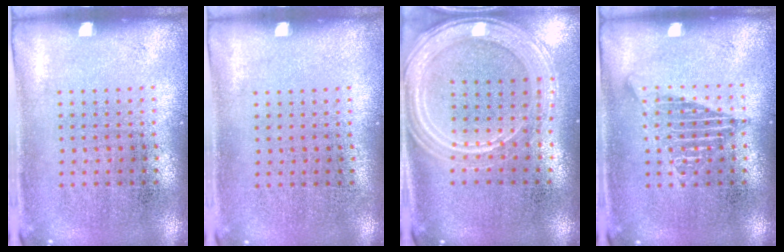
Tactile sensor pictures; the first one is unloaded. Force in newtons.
{"total": 0.0}
{"total": 1.8, "press": 1.7, "slide": 0.5}
{"total": 2.1, "press": 2.1, "slide": 0.3}